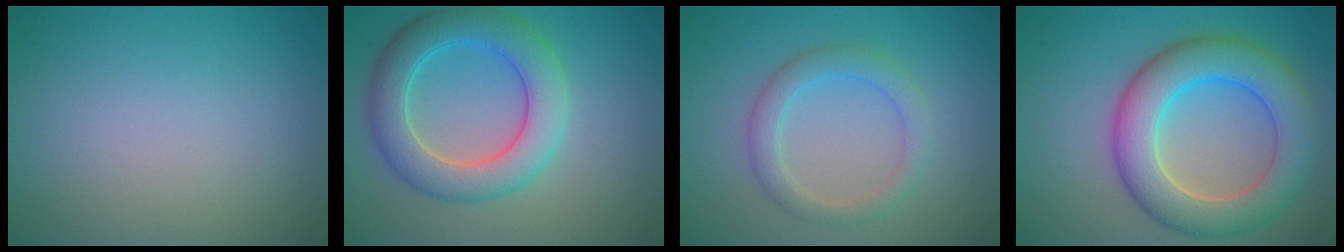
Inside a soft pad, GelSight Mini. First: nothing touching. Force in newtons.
{"total": 6.3, "press": 6.3, "slide": 0.6}
{"total": 1.9, "press": 1.9, "slide": 0.2}
{"total": 8.2, "press": 8.2, "slide": 0.3}